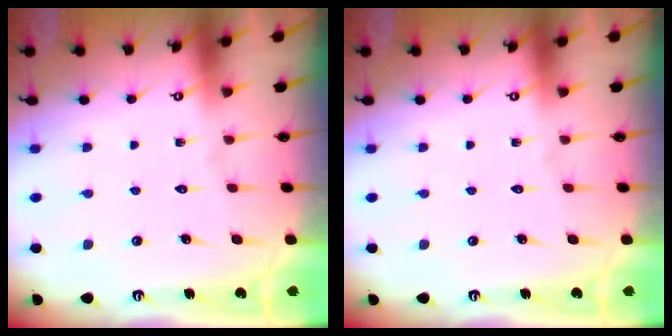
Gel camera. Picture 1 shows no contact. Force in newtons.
{"total": 0.0}